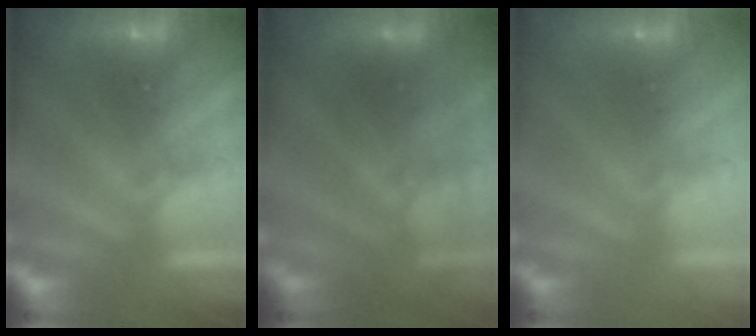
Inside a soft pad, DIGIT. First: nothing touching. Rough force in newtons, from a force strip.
{"total": 2.7}
{"total": 2.9}